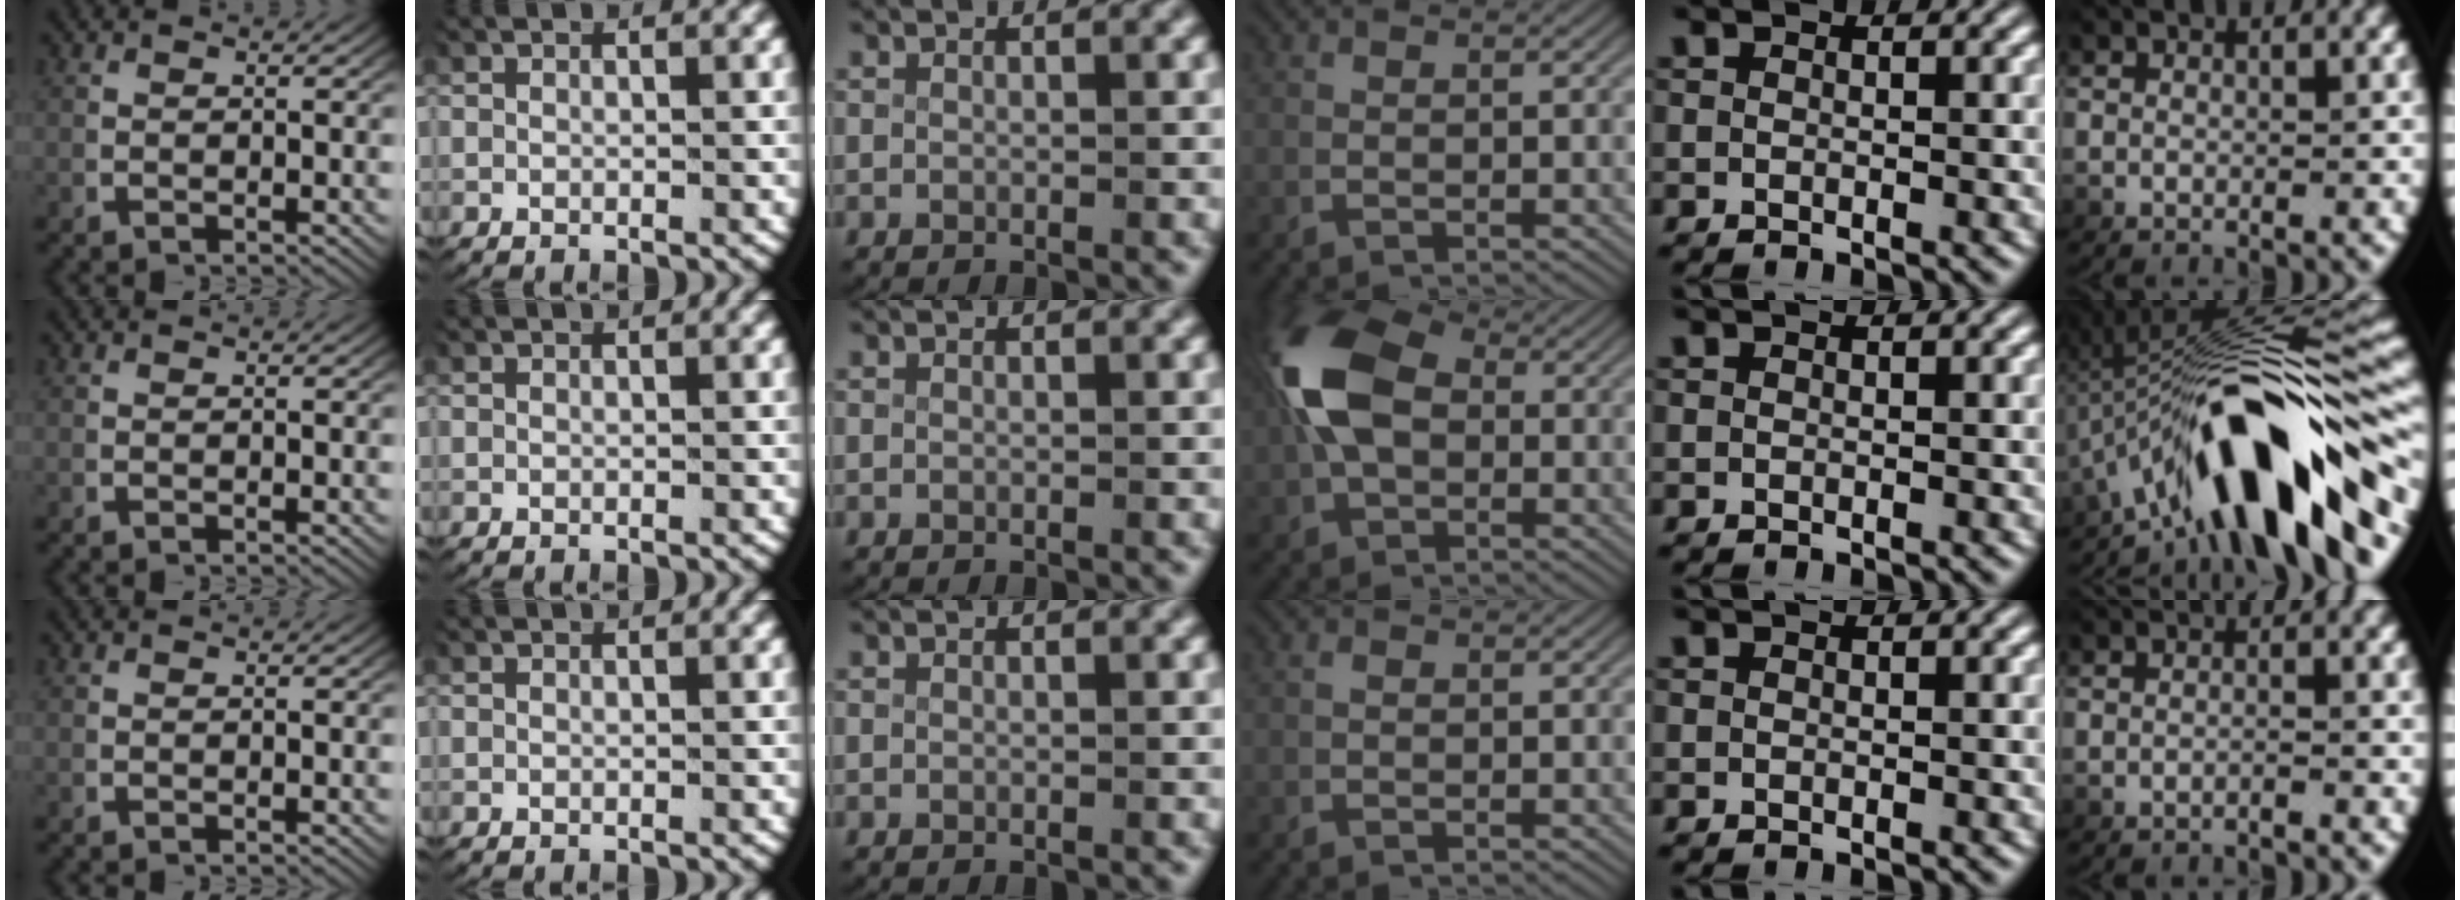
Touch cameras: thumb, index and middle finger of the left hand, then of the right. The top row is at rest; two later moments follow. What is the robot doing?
{"motion": "lift_and_place", "object": "fork"}